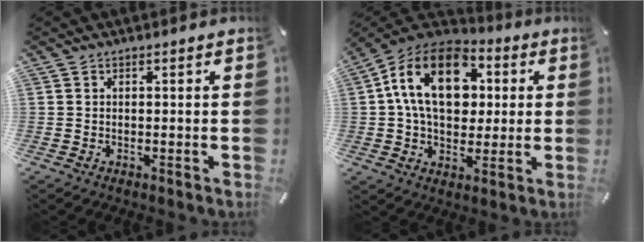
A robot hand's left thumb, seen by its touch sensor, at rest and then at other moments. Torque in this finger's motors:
{"motor_torque": [0.96, 0.92, 2.52, -0.25, 0.42]}